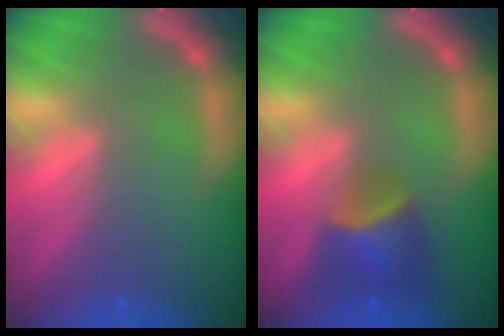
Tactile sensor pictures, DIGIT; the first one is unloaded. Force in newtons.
{"total": 4.4}